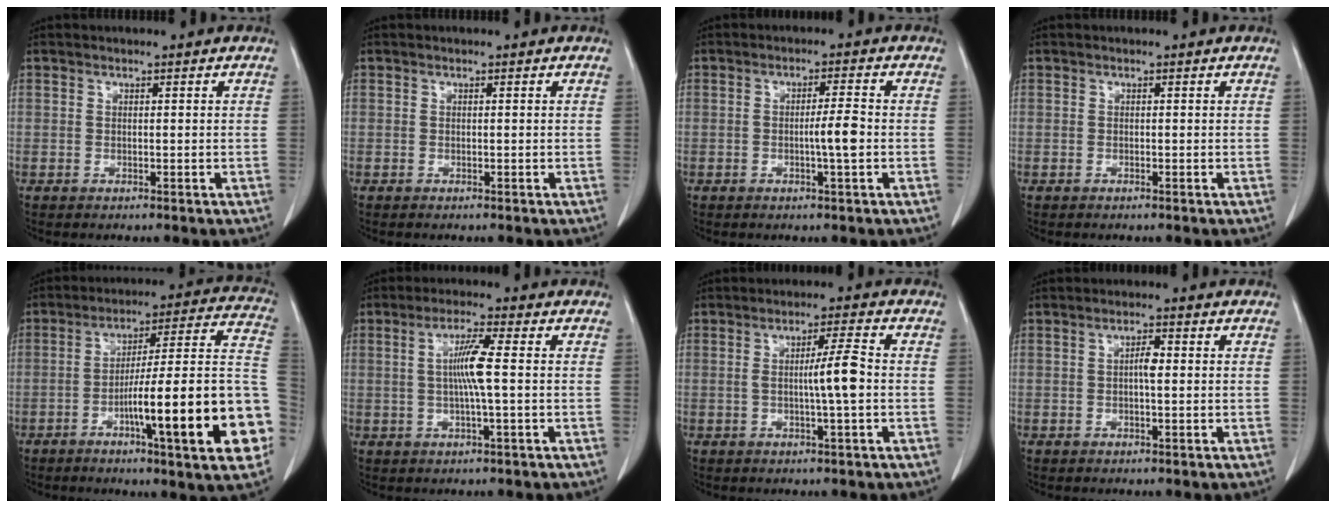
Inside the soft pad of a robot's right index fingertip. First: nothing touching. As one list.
[{"total": 0.0}, {"total": 3.8, "force": [-0.8, -0.1, 3.7], "torque": [-0.062, -0.001, -0.013]}, {"total": 0.0}, {"total": 22.6, "force": [-7.3, 1.2, 21.4], "torque": [-0.231, 0.015, -0.105]}, {"total": 5.7, "force": [0.2, -0.3, 5.7], "torque": [-0.109, 0.001, 0.004]}, {"total": 5.2, "force": [-0.5, -0.4, 5.1], "torque": [-0.084, 0.000, -0.010]}, {"total": 2.1, "force": [0.0, 0.4, 2.1], "torque": [-0.038, 0.004, -0.001]}]